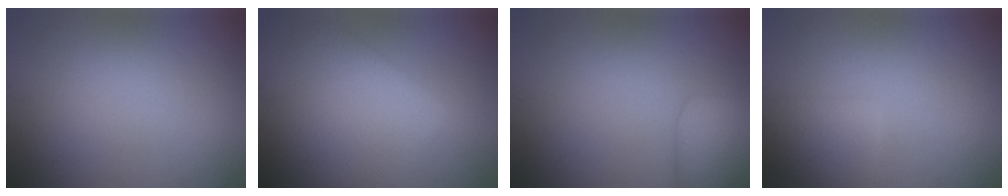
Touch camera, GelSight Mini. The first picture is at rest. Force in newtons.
{"total": 13.4, "press": 13.4, "slide": 0.6}
{"total": 3.8, "press": 3.8, "slide": 0.2}
{"total": 2.3, "press": 2.3, "slide": 0.1}